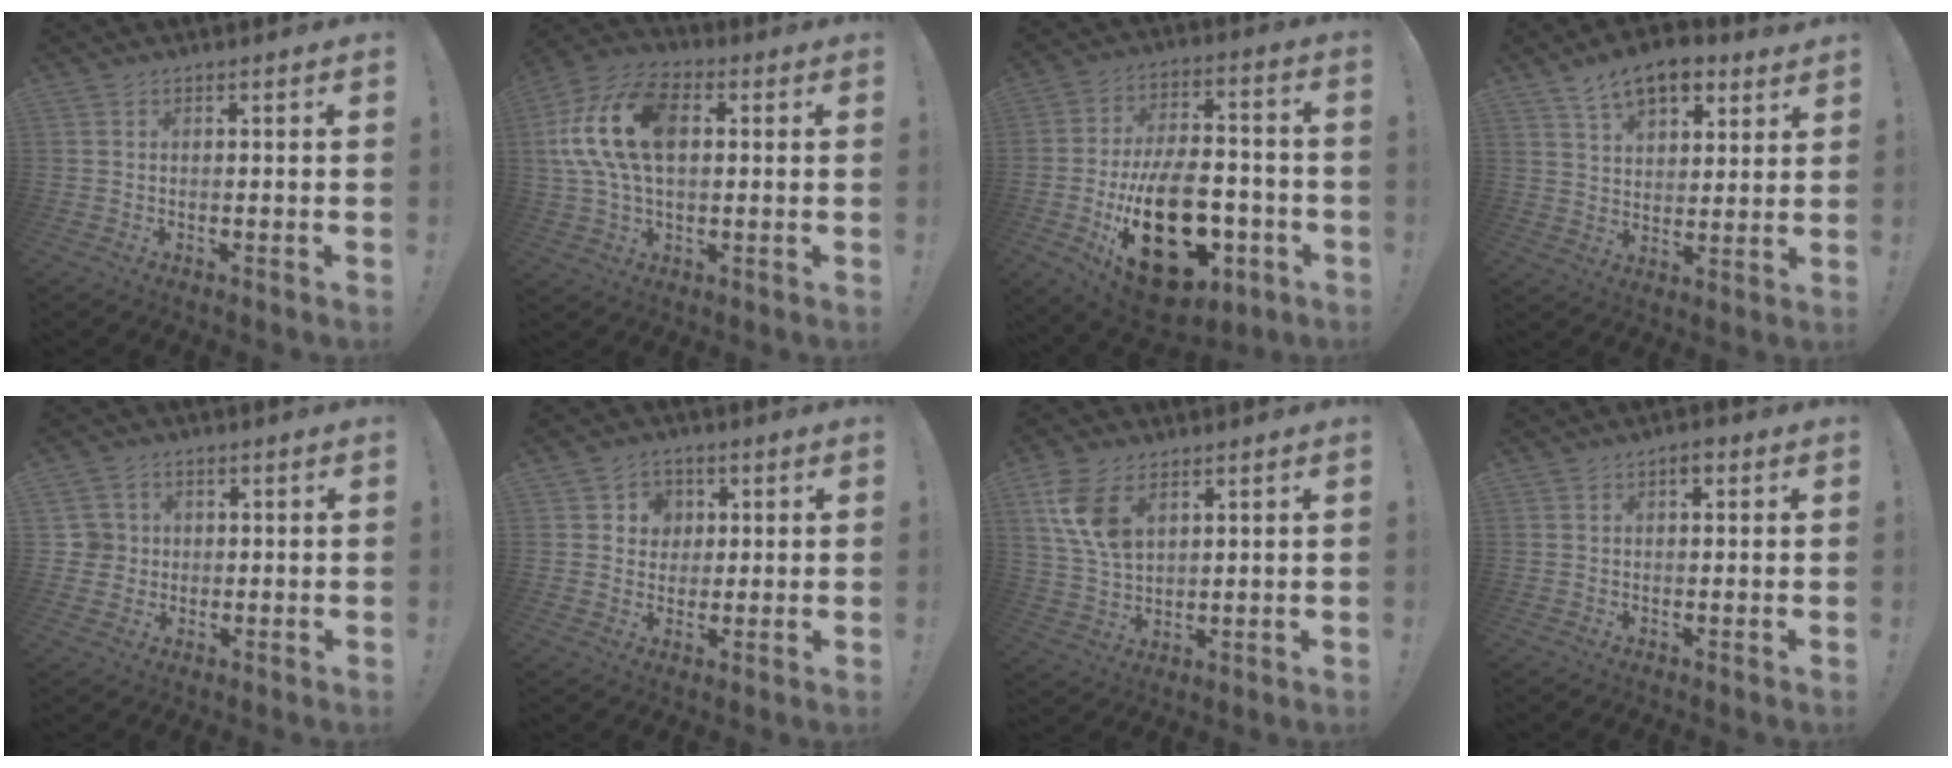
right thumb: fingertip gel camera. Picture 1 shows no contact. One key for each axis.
{"total": 17.9, "fx": 3.2, "fy": 10.7, "fz": 14.0, "tx": -0.280, "ty": 0.005, "tz": 0.051}
{"total": 28.0, "fx": -8.9, "fy": 16.0, "fz": 21.1, "tx": -0.359, "ty": 0.057, "tz": -0.123}
{"total": 10.8, "fx": 7.2, "fy": 5.7, "fz": 5.8, "tx": -0.097, "ty": -0.030, "tz": 0.135}
{"total": 5.1, "fx": 0.7, "fy": 5.0, "fz": 0.8, "tx": -0.010, "ty": 0.004, "tz": 0.016}
{"total": 5.1, "fx": 1.5, "fy": 4.8, "fz": 0.8, "tx": -0.012, "ty": -0.008, "tz": 0.028}
{"total": 11.5, "fx": 5.4, "fy": 6.9, "fz": 7.5, "tx": -0.148, "ty": -0.010, "tz": 0.102}
{"total": 2.1, "fx": 0.9, "fy": 1.2, "fz": 1.5, "tx": -0.021, "ty": 0.003, "tz": 0.013}